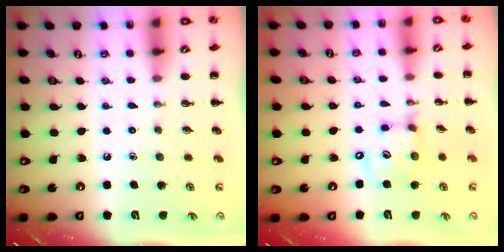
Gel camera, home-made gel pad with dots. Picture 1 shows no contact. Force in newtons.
{"total": 11.4, "press": 11.2, "slide": 2.2}